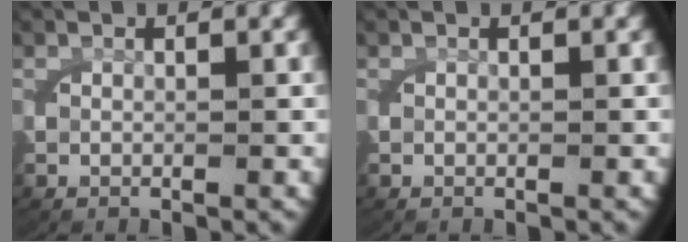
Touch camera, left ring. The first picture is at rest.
{"total": 0.0}